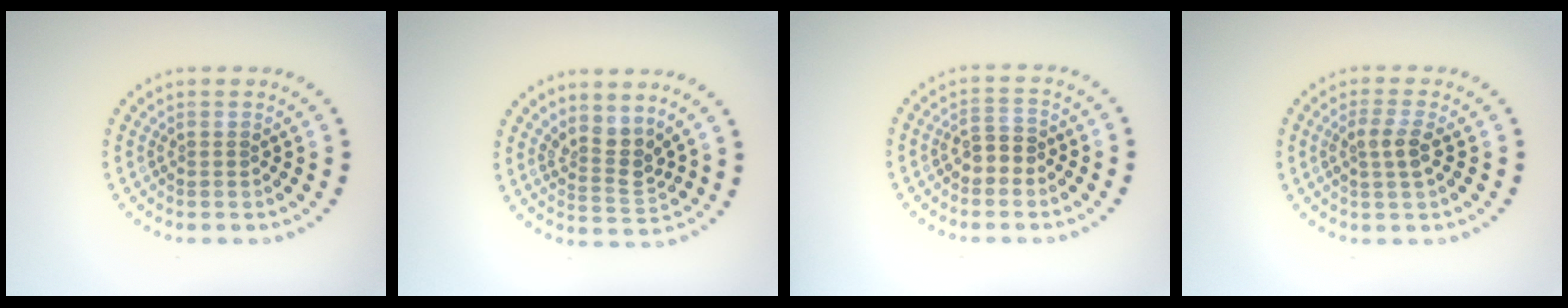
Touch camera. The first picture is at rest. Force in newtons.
{"total": 2.7, "press": 2.0, "slide": 1.8}
{"total": 2.0, "press": 1.9, "slide": 0.6}
{"total": 2.1, "press": 1.9, "slide": 0.8}